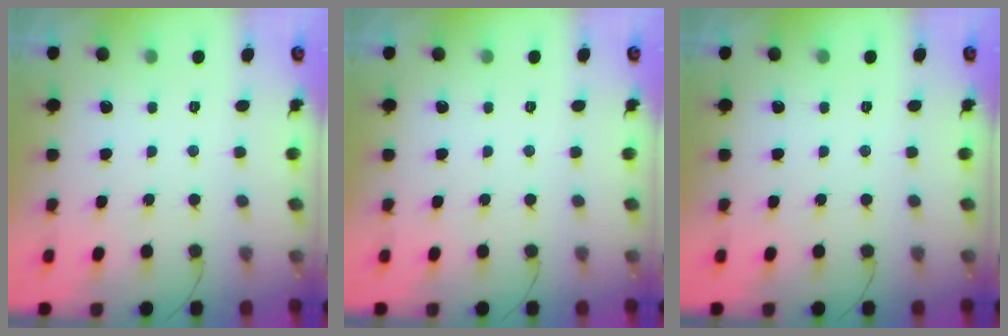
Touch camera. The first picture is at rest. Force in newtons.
{"total": 0.0}
{"total": 0.0}